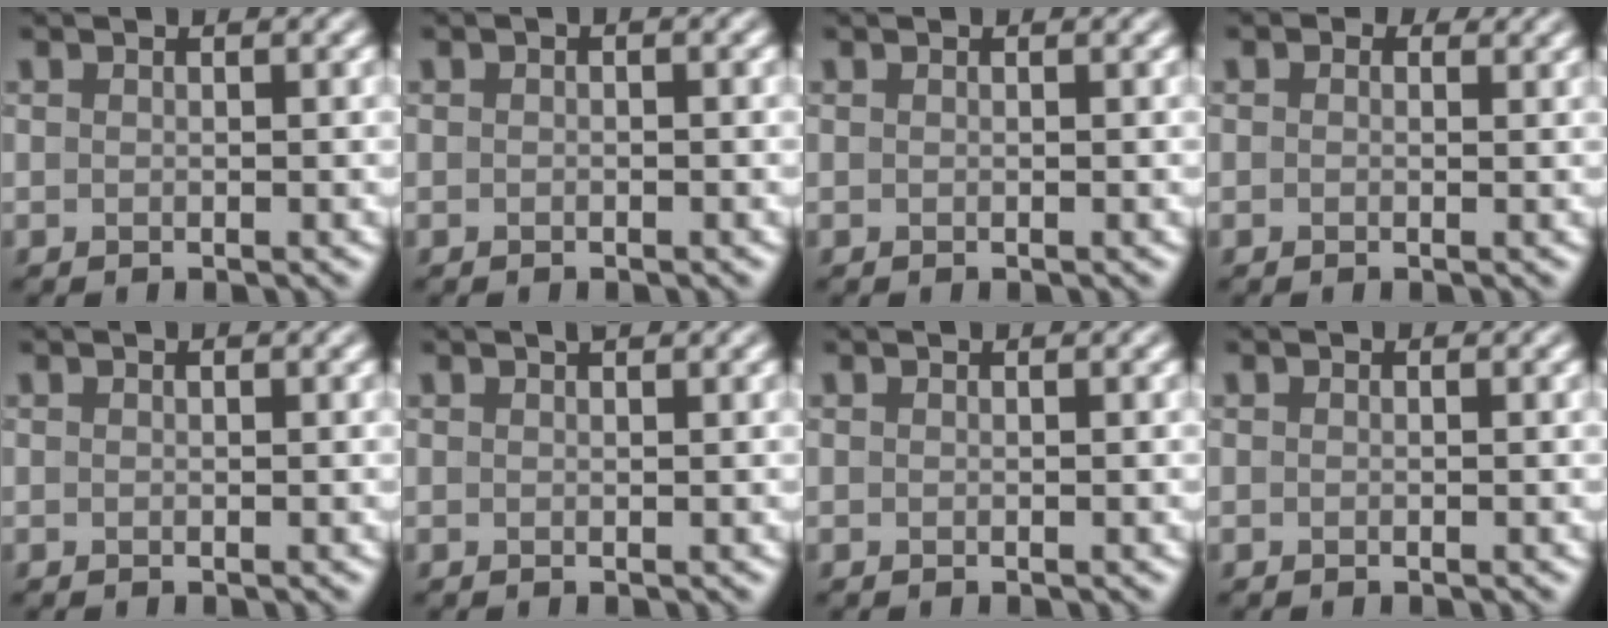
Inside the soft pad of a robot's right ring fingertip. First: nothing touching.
{"total": 0.6, "force": [0.0, 0.3, 0.5], "torque": [-0.008, 0.001, -0.001]}
{"total": 0.0}
{"total": 1.1, "force": [0.5, 0.8, 0.5], "torque": [-0.008, -0.004, -0.002]}
{"total": 0.0}
{"total": 0.7, "force": [0.5, 0.1, 0.4], "torque": [-0.005, 0.001, 0.009]}
{"total": 0.0}
{"total": 0.0}